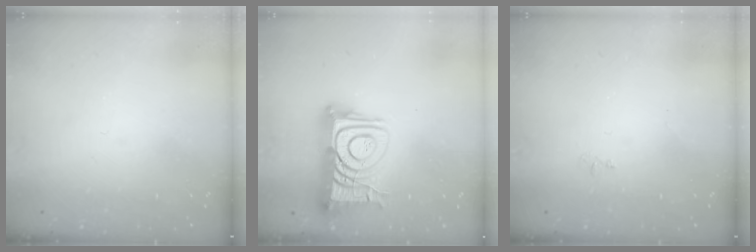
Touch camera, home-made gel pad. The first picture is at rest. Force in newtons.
{"total": 16.5, "press": 16.4, "slide": 1.5}
{"total": 6.1, "press": 6.1, "slide": 0.7}